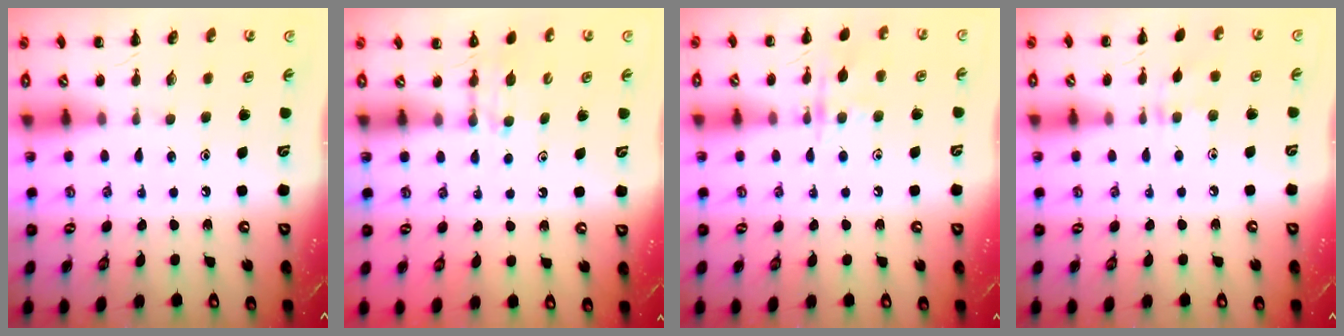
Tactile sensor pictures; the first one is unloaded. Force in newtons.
{"total": 5.0, "press": 4.7, "slide": 1.6}
{"total": 9.1, "press": 9.0, "slide": 0.8}
{"total": 6.2, "press": 5.9, "slide": 2.0}